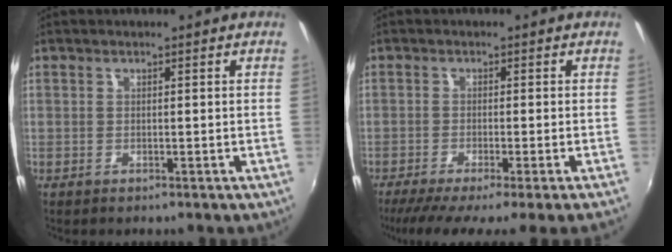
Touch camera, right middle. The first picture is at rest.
{"total": 7.1, "force": [-5.6, -1.5, 4.1], "torque": [-0.089, -0.035, -0.094]}